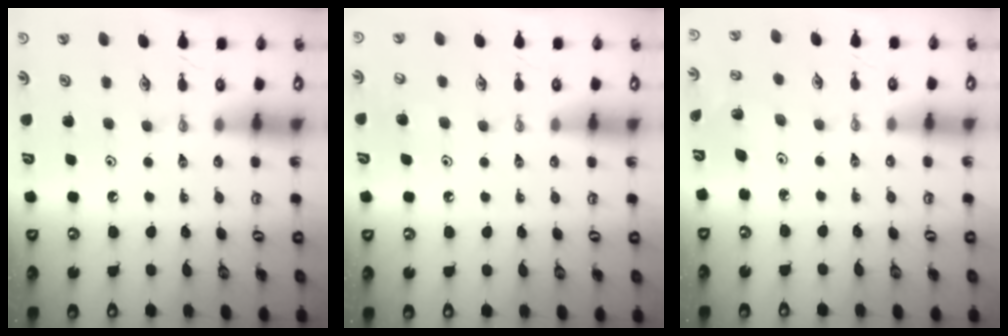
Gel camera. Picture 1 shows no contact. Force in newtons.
{"total": 6.0, "press": 5.9, "slide": 0.7}
{"total": 2.3, "press": 2.3, "slide": 0.2}